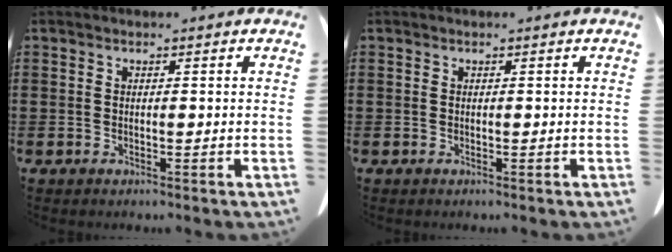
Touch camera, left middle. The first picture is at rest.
{"total": 0.0}